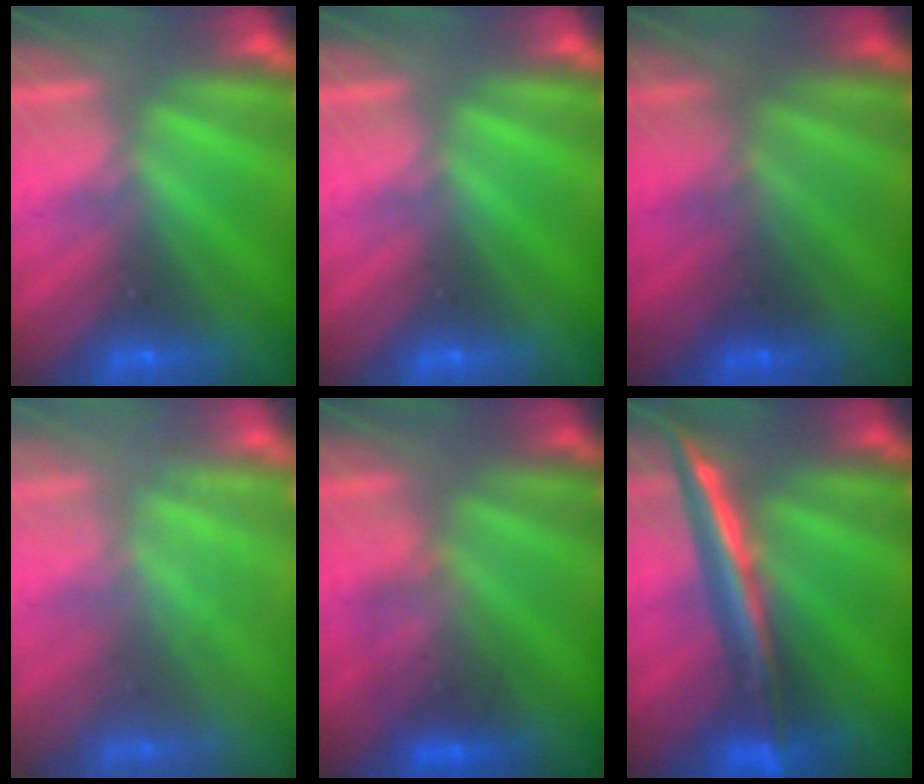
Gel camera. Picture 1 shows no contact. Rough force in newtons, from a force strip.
{"total": 0.0}
{"total": 2.0}
{"total": 2.9}
{"total": 2.4}
{"total": 2.8}